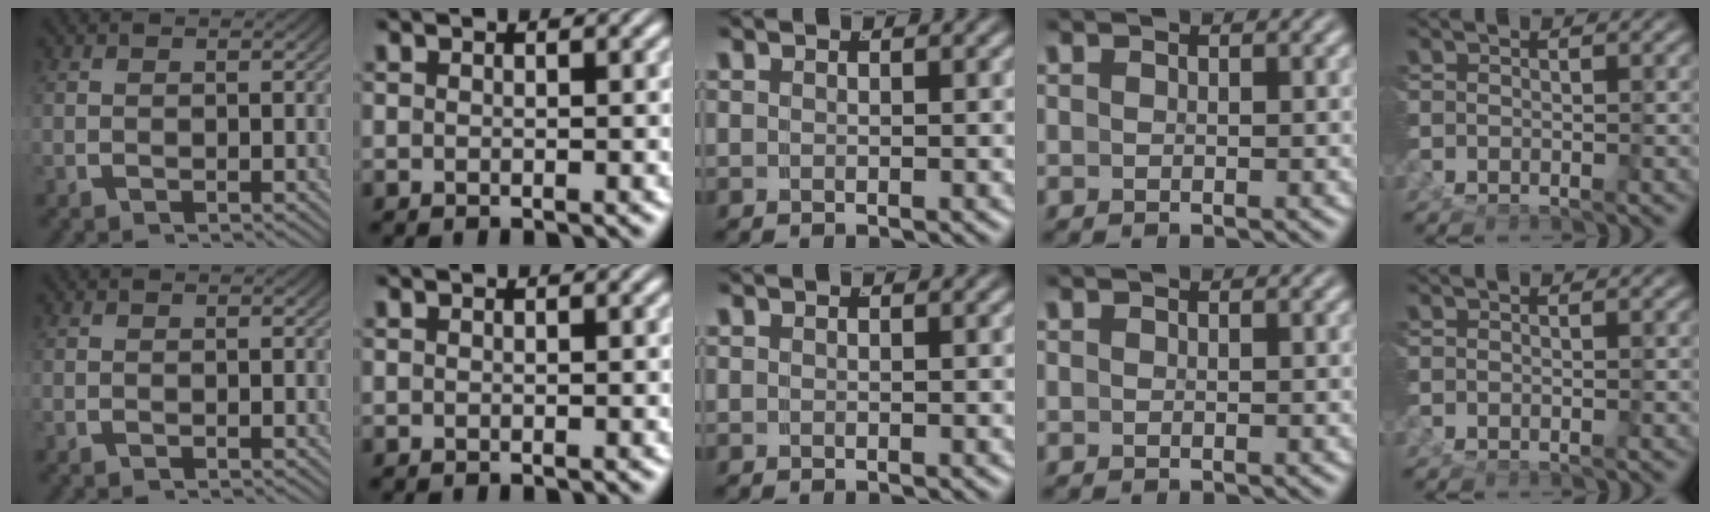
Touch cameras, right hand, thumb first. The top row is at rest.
{}